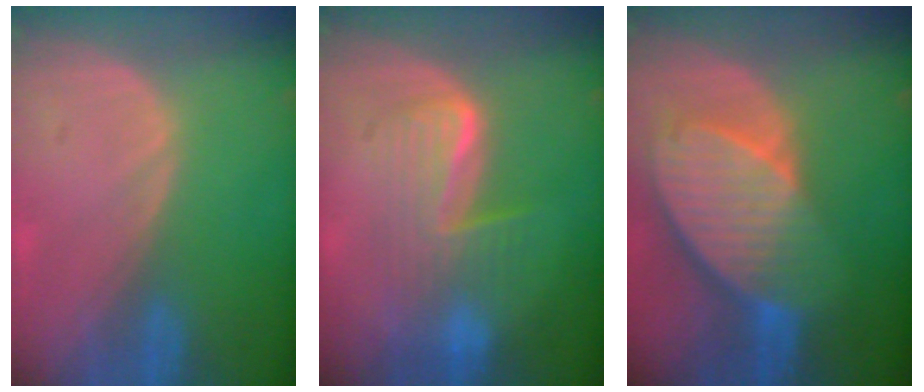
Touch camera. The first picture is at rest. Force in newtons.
{"total": 6.6, "press": 6.5, "slide": 0.8}
{"total": 10.2, "press": 8.8, "slide": 5.2}